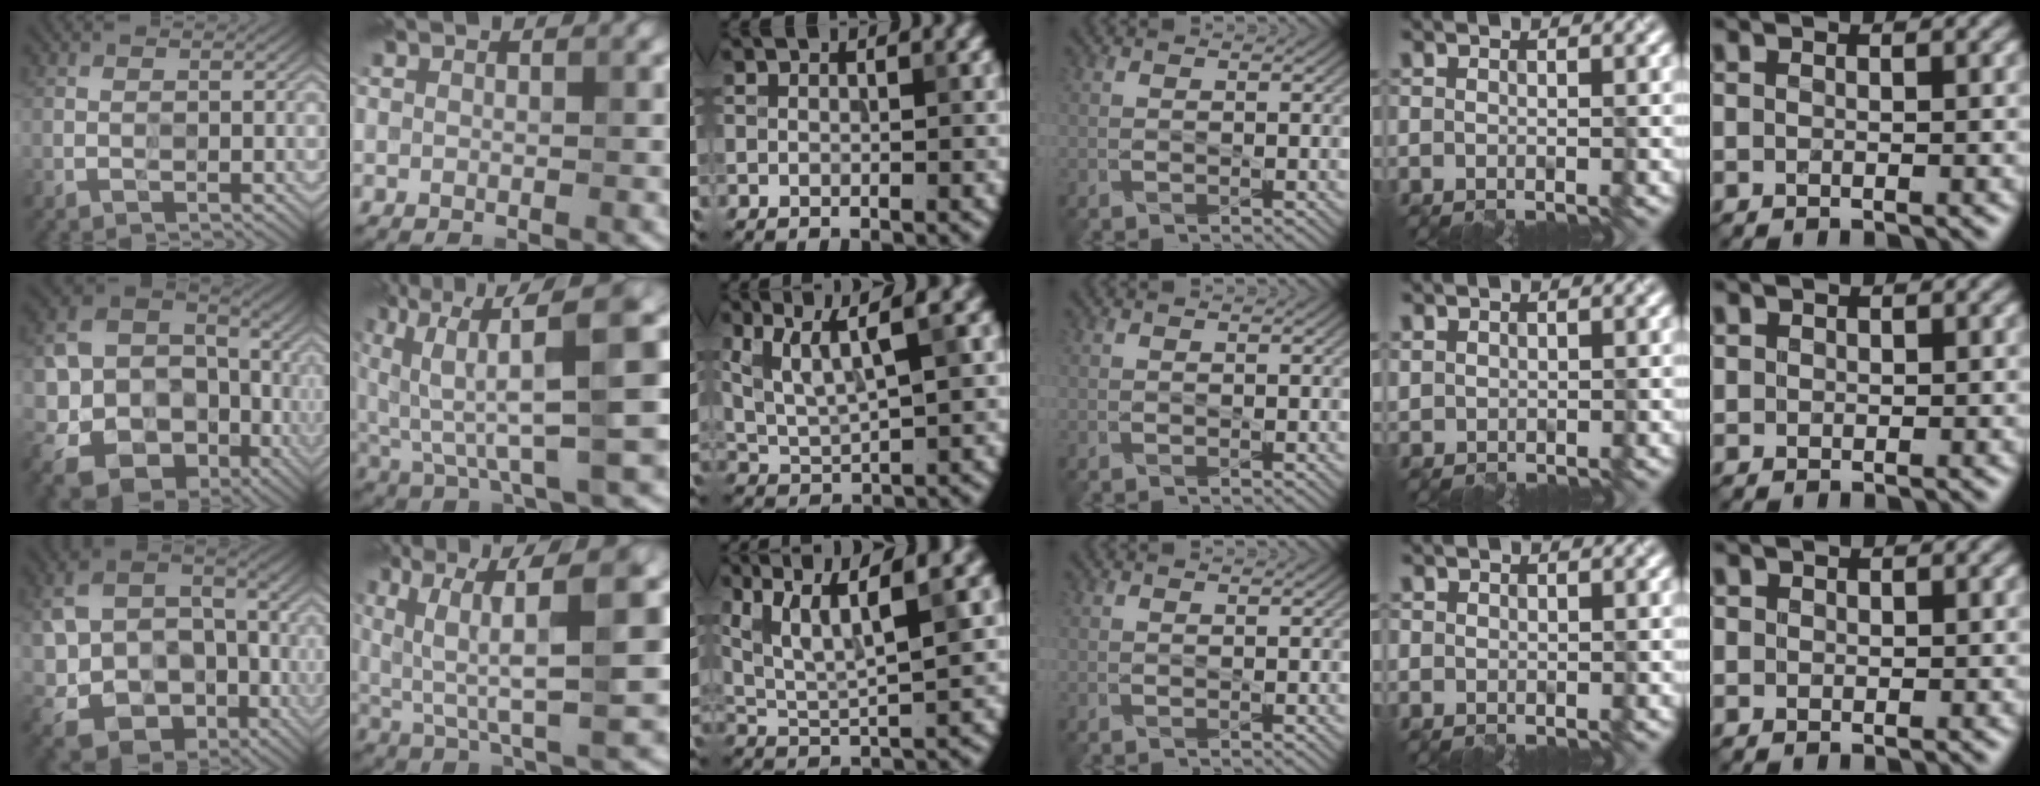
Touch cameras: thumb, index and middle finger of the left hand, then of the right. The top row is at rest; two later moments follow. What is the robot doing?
{"motion": "wipe", "object": "paper plate"}